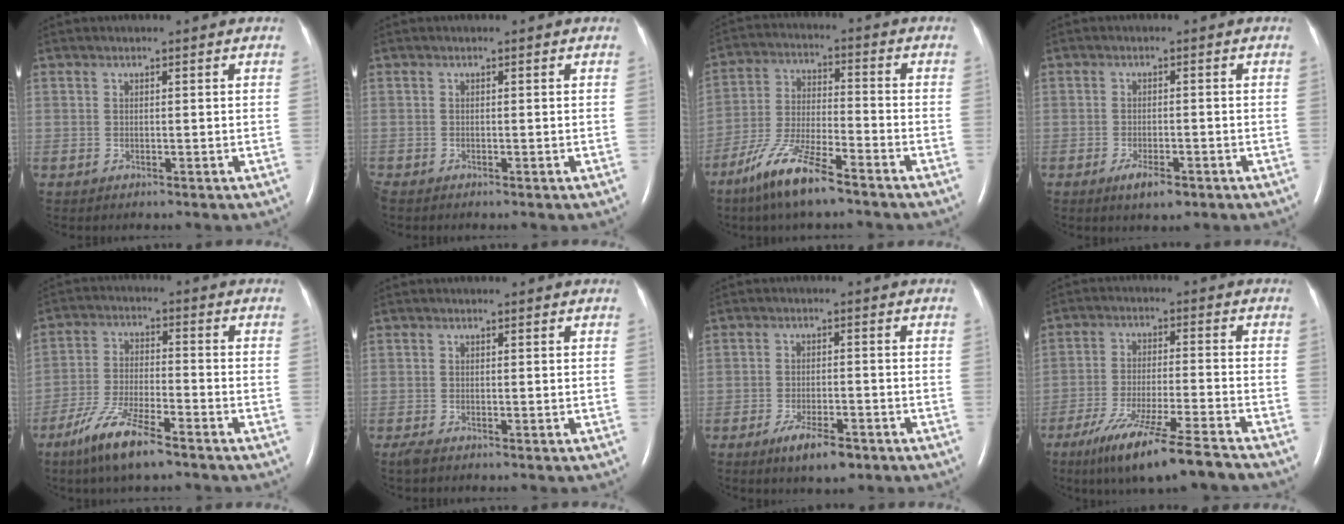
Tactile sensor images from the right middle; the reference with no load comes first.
{"total": 0.6, "force": [-0.5, 0.1, 0.2], "torque": [-0.010, -0.003, -0.012]}
{"total": 11.0, "force": [-7.7, 1.5, 7.7], "torque": [-0.164, -0.018, -0.148]}
{"total": 3.5, "force": [-2.1, 1.0, 2.6], "torque": [-0.050, -0.003, -0.033]}
{"total": 9.7, "force": [-6.7, 1.4, 6.9], "torque": [-0.145, -0.020, -0.126]}
{"total": 1.3, "force": [-1.0, 0.2, 0.7], "torque": [-0.027, -0.006, -0.021]}
{"total": 5.7, "force": [-3.6, 1.5, 4.1], "torque": [-0.078, -0.007, -0.056]}
{"total": 12.9, "force": [-9.8, -0.5, 8.5], "torque": [-0.150, -0.039, -0.164]}